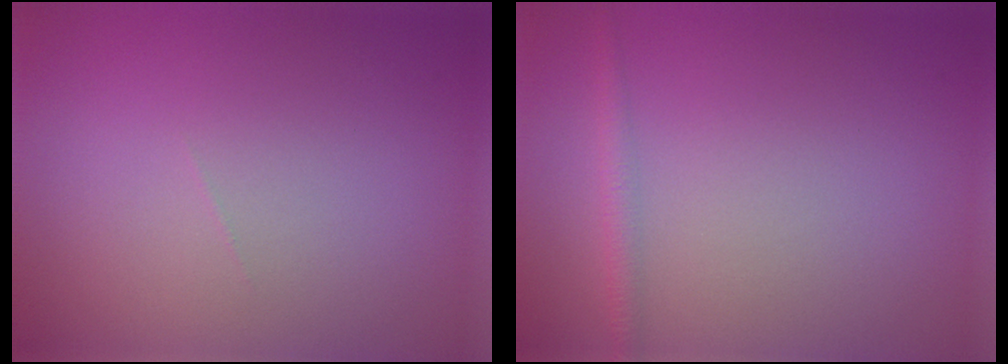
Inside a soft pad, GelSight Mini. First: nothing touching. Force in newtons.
{"total": 1.3, "press": 1.3, "slide": 0.0}